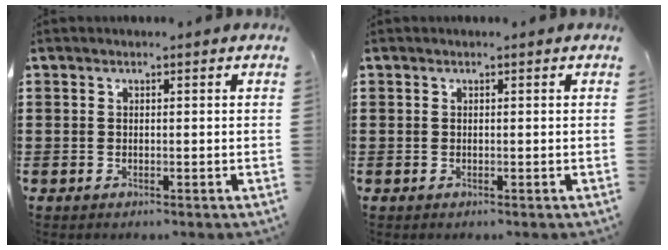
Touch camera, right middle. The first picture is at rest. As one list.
[{"total": 0.0}]